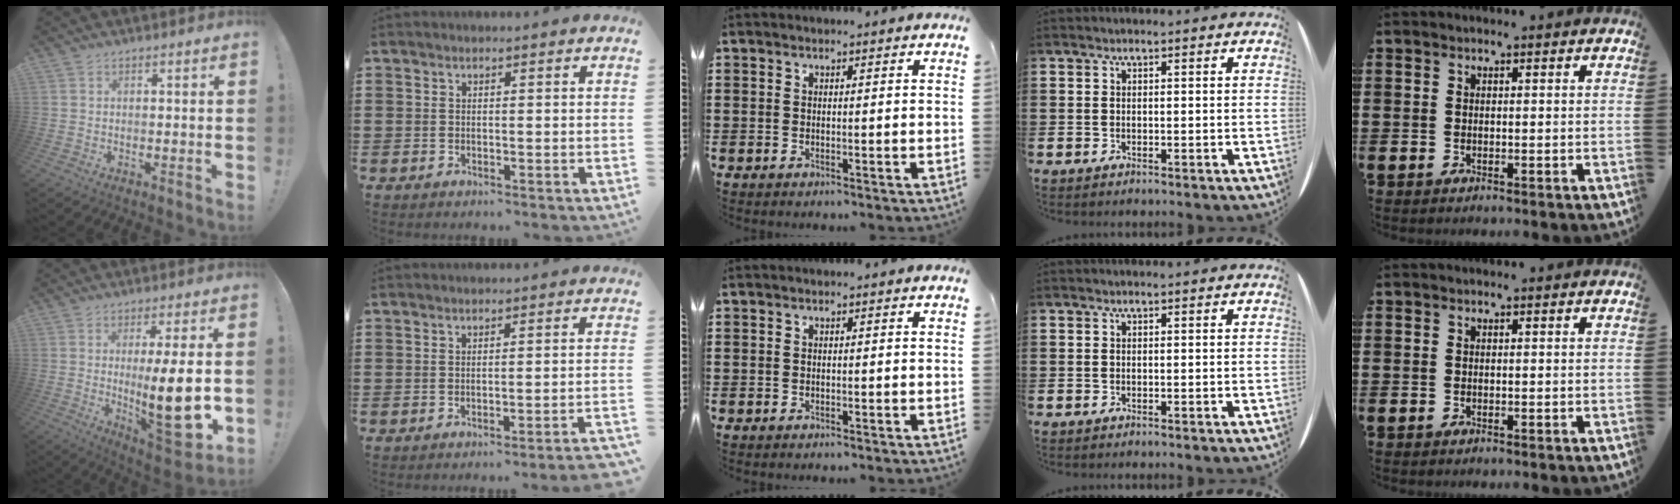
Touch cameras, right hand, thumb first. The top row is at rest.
{"thumb": {"total": 16.8, "force": [-0.1, 3.6, 16.4], "torque": [-0.255, -0.021, 0.001]}, "index": {"total": 2.1, "force": [-1.8, -0.6, 1.0], "torque": [-0.017, -0.005, -0.037]}}